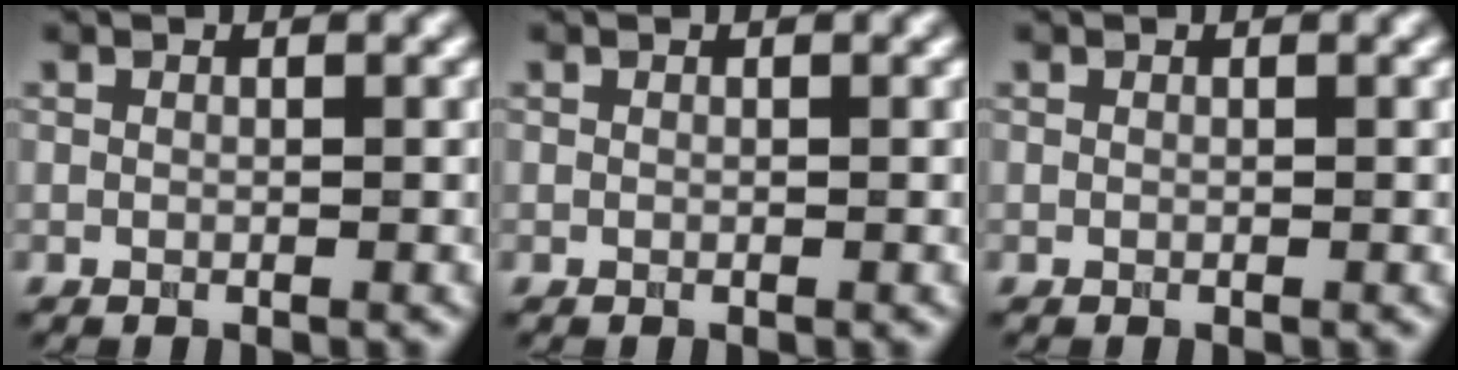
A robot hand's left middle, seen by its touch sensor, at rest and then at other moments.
{"total": 0.0}
{"total": 0.0}